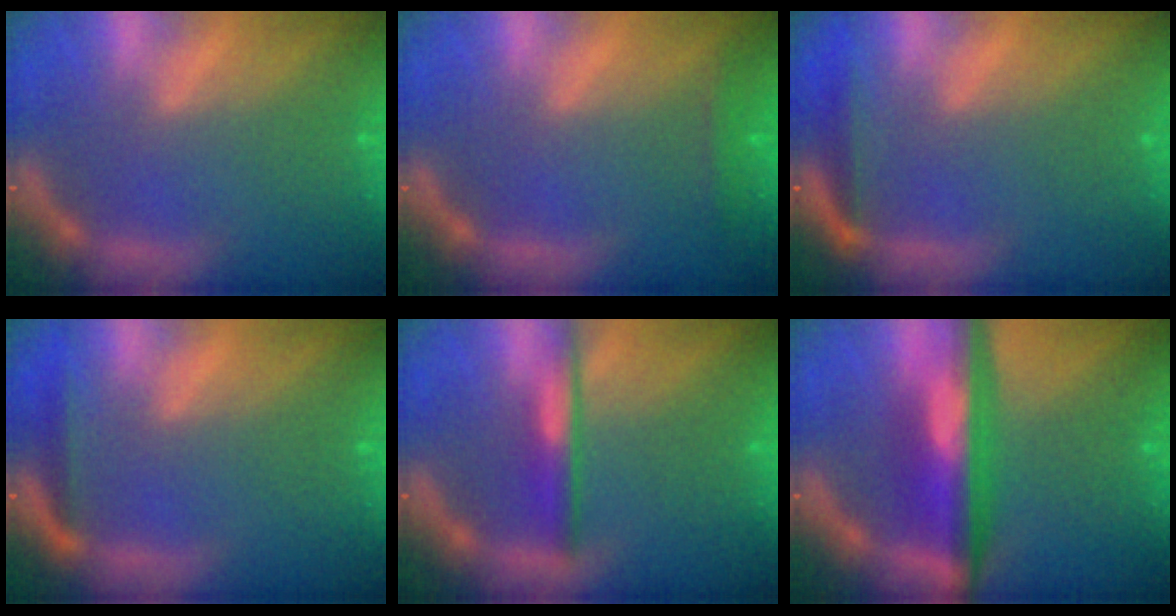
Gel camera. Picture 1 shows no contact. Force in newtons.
{"total": 1.4}
{"total": 2.5}
{"total": 1.9}
{"total": 3.0}
{"total": 7.6}